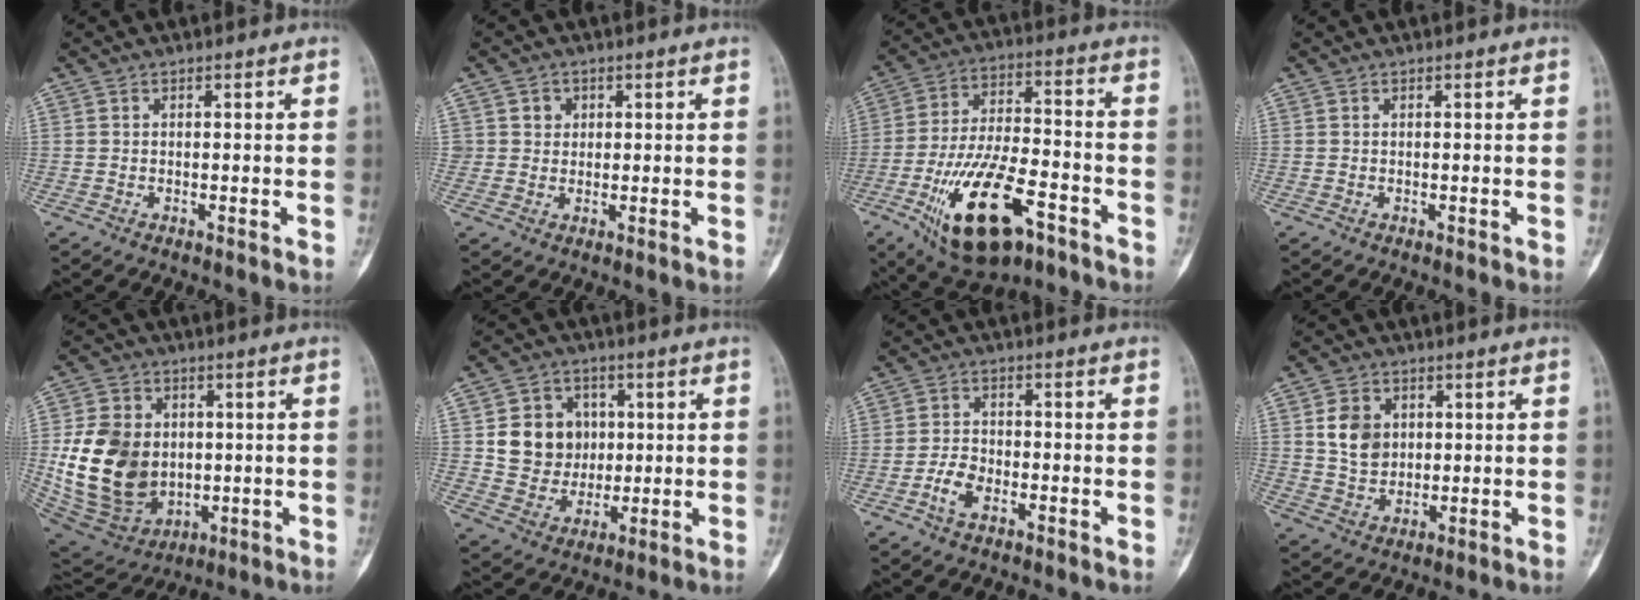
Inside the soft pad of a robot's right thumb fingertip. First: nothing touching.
{"total": 2.7, "force": [0.9, 2.5, 0.5], "torque": [0.008, -0.002, 0.012]}
{"total": 19.8, "force": [-9.3, 8.7, 15.2], "torque": [-0.267, 0.046, -0.147]}
{"total": 0.0}
{"total": 18.9, "force": [0.2, 14.6, 12.0], "torque": [-0.198, -0.007, 0.031]}
{"total": 11.1, "force": [1.7, 9.9, 4.6], "torque": [-0.031, -0.001, 0.038]}
{"total": 4.3, "force": [-2.1, 2.4, 2.8], "torque": [-0.053, 0.014, -0.043]}
{"total": 7.5, "force": [1.9, 6.0, 4.1], "torque": [-0.051, -0.013, 0.041]}